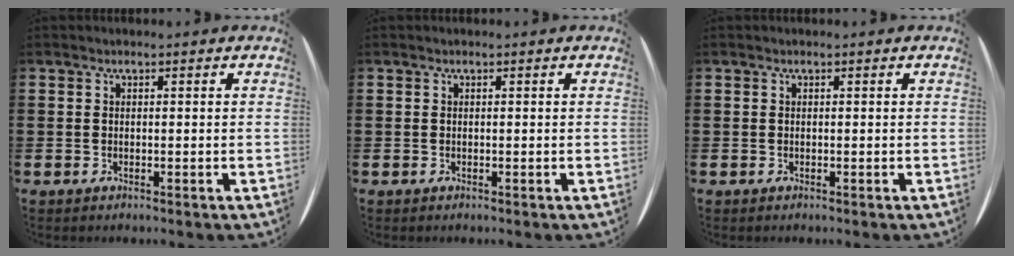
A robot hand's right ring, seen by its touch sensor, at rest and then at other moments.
{"total": 0.0}
{"total": 0.0}